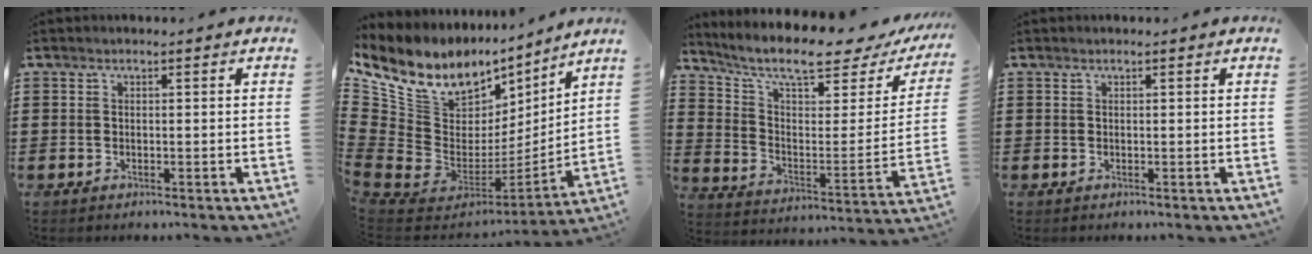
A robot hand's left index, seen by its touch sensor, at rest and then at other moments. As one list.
[{"total": 11.7, "force": [6.8, 8.0, 5.1], "torque": [-0.134, -0.068, 0.121]}, {"total": 8.8, "force": [6.9, 1.6, 5.2], "torque": [-0.119, -0.050, 0.113]}, {"total": 0.0}]